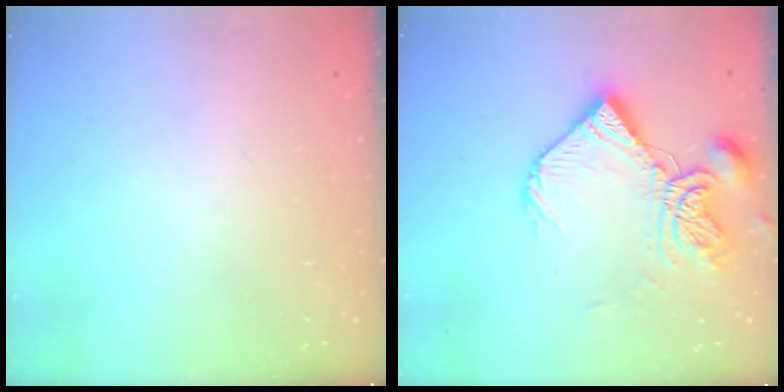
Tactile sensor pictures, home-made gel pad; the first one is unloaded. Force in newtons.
{"total": 14.2, "press": 14.1, "slide": 1.5}